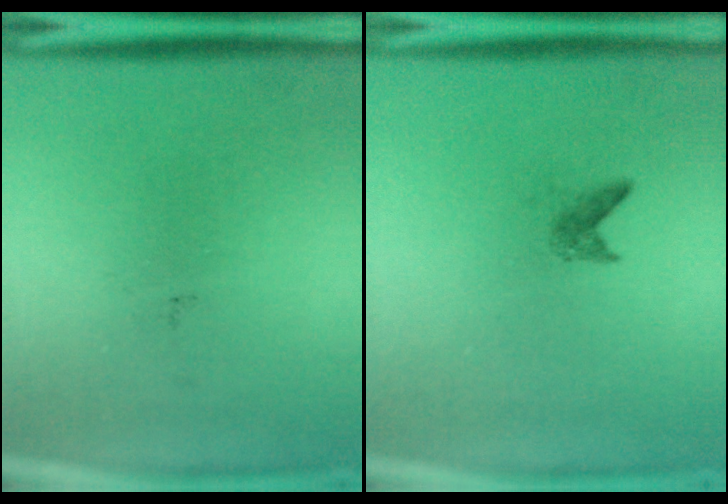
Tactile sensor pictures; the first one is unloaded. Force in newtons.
{"total": 0.9}